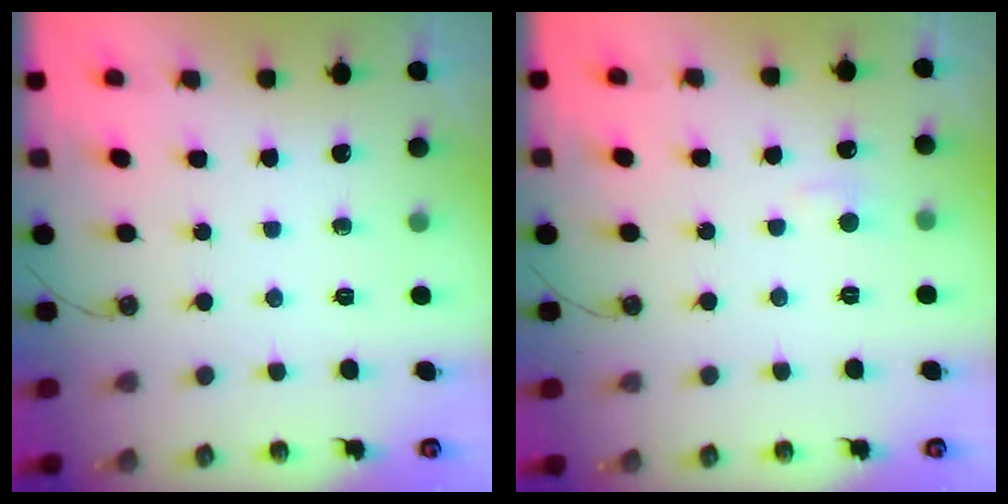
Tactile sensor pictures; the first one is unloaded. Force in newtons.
{"total": 1.8, "press": 1.7, "slide": 0.6}